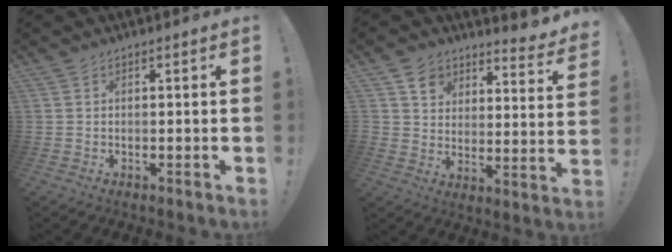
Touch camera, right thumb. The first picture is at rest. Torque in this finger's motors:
{"motor_torque": [0.29, 1.31, -0.15, 0.29, 0.02]}